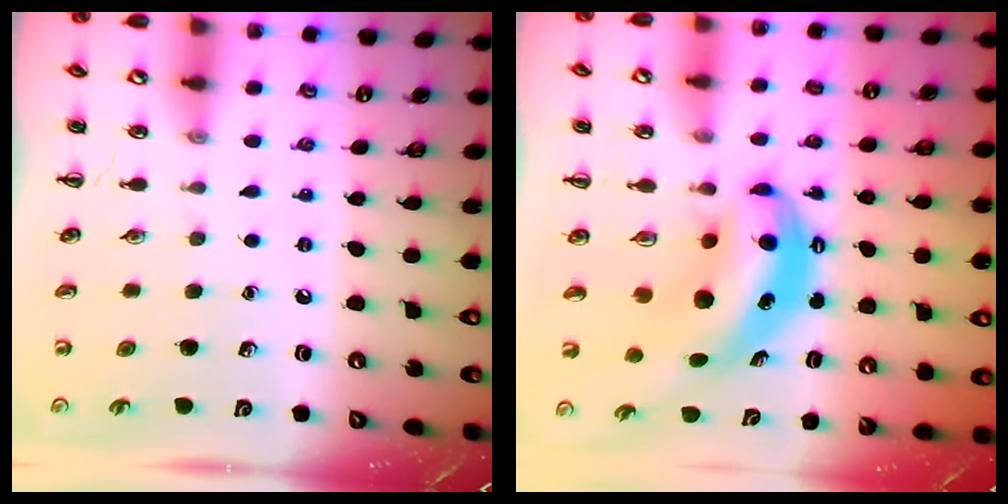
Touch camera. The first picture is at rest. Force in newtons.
{"total": 8.0, "press": 7.8, "slide": 1.8}